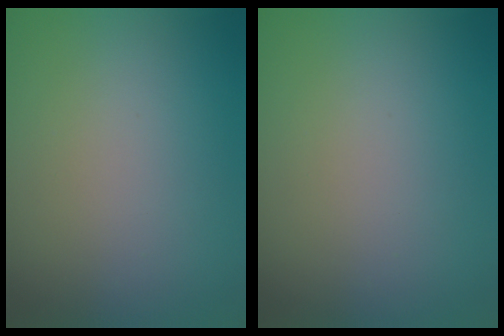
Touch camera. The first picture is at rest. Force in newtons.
{"total": 0.0}